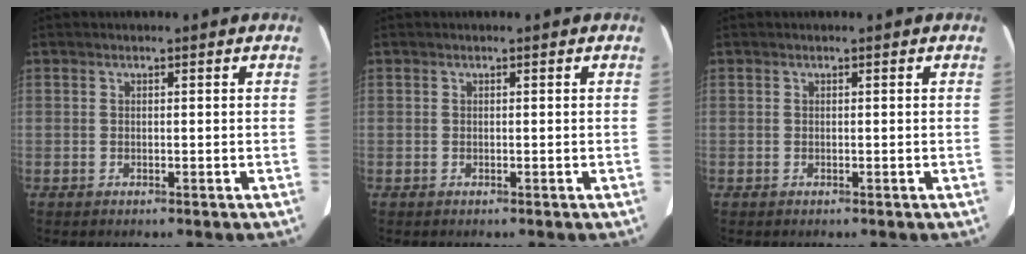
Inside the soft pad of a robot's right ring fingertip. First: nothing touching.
{"total": 0.0}
{"total": 0.0}